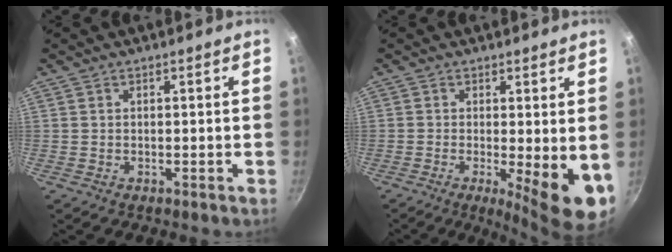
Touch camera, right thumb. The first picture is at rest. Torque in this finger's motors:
{"motor_torque": [-0.13, 1.06, -0.01, -0.22, 0.04]}